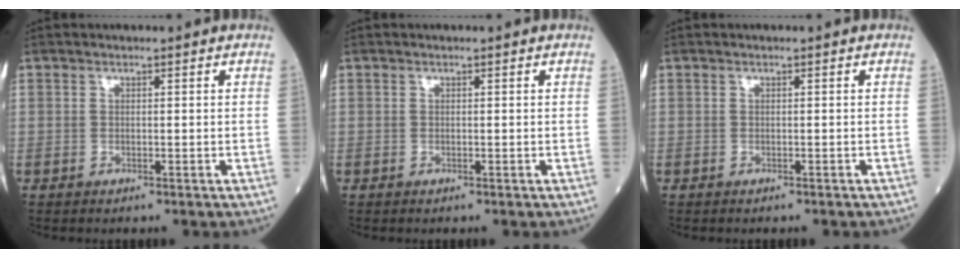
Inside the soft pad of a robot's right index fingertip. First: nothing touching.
{"total": 0.0}
{"total": 1.2, "force": [-1.1, 0.3, 0.5], "torque": [-0.008, -0.002, -0.013]}